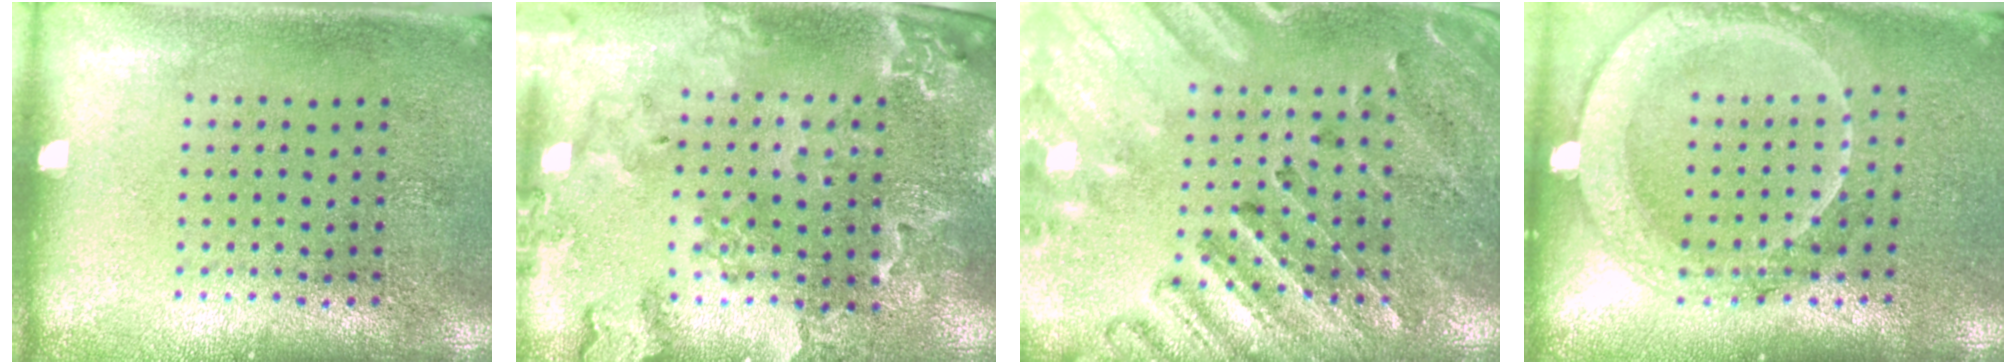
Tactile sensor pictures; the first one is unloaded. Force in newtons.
{"total": 1.9, "press": 1.9, "slide": 0.3}
{"total": 2.7, "press": 2.6, "slide": 0.8}
{"total": 2.1, "press": 1.9, "slide": 0.8}